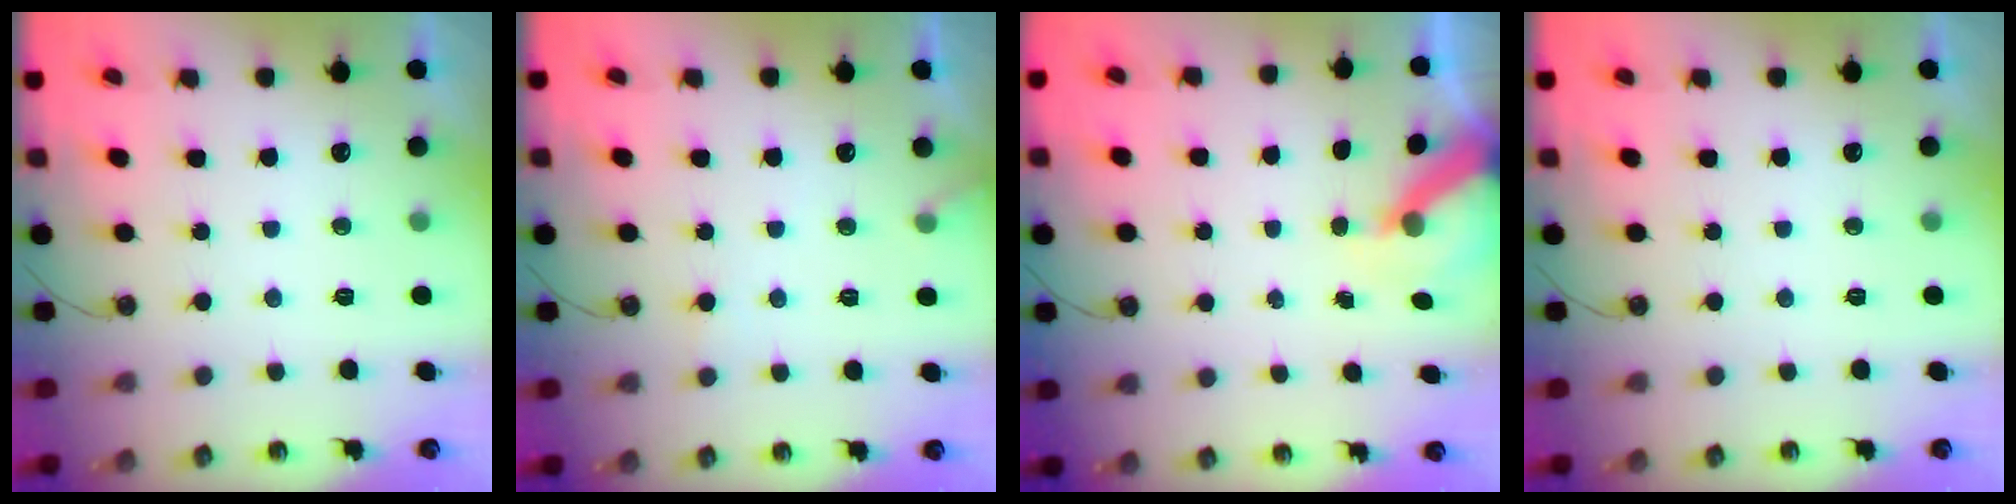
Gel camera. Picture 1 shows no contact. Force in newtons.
{"total": 7.7, "press": 7.7, "slide": 0.4}
{"total": 5.9, "press": 5.9, "slide": 0.6}
{"total": 0.0}